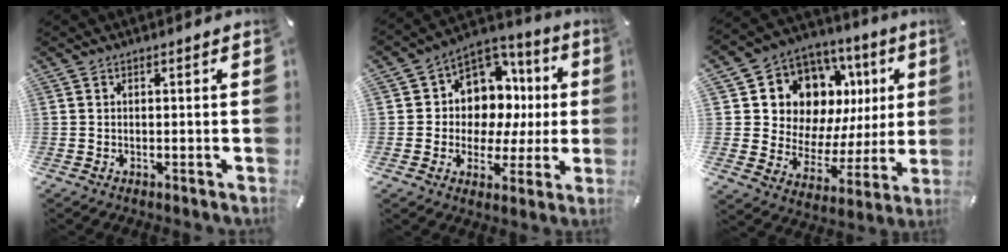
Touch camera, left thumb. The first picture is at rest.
{"total": 10.2, "force": [2.3, 9.4, 3.1], "torque": [-0.051, -0.037, 0.052]}
{"total": 14.0, "force": [7.2, 10.7, 5.4], "torque": [-0.084, -0.071, 0.139]}